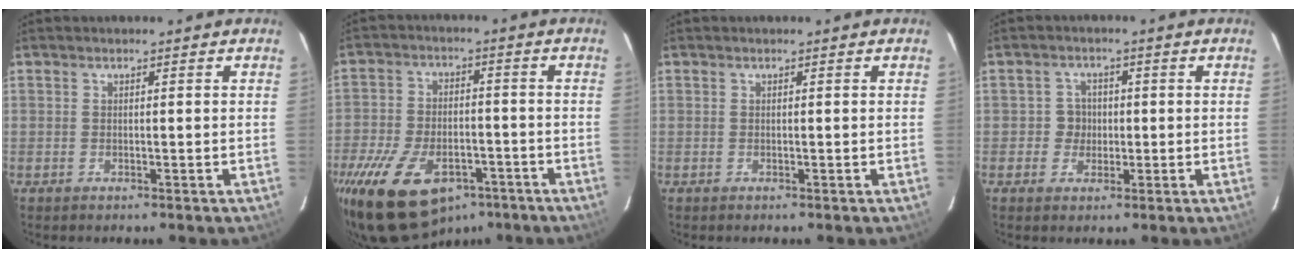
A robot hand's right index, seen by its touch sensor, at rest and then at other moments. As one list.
[{"total": 19.7, "force": [-11.9, 11.0, 11.3], "torque": [-0.241, -0.017, -0.188]}, {"total": 0.0}, {"total": 3.5, "force": [-0.5, 3.4, 0.3], "torque": [0.002, 0.013, -0.010]}]